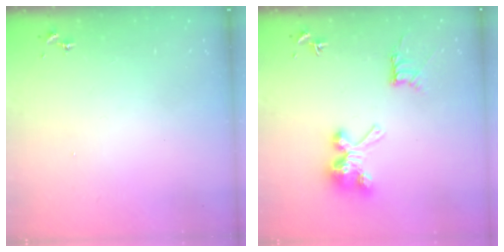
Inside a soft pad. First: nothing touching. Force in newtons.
{"total": 11.3, "press": 11.3, "slide": 0.4}